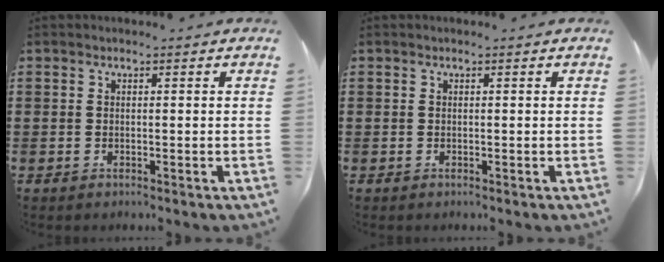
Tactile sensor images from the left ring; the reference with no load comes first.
{"total": 0.0}